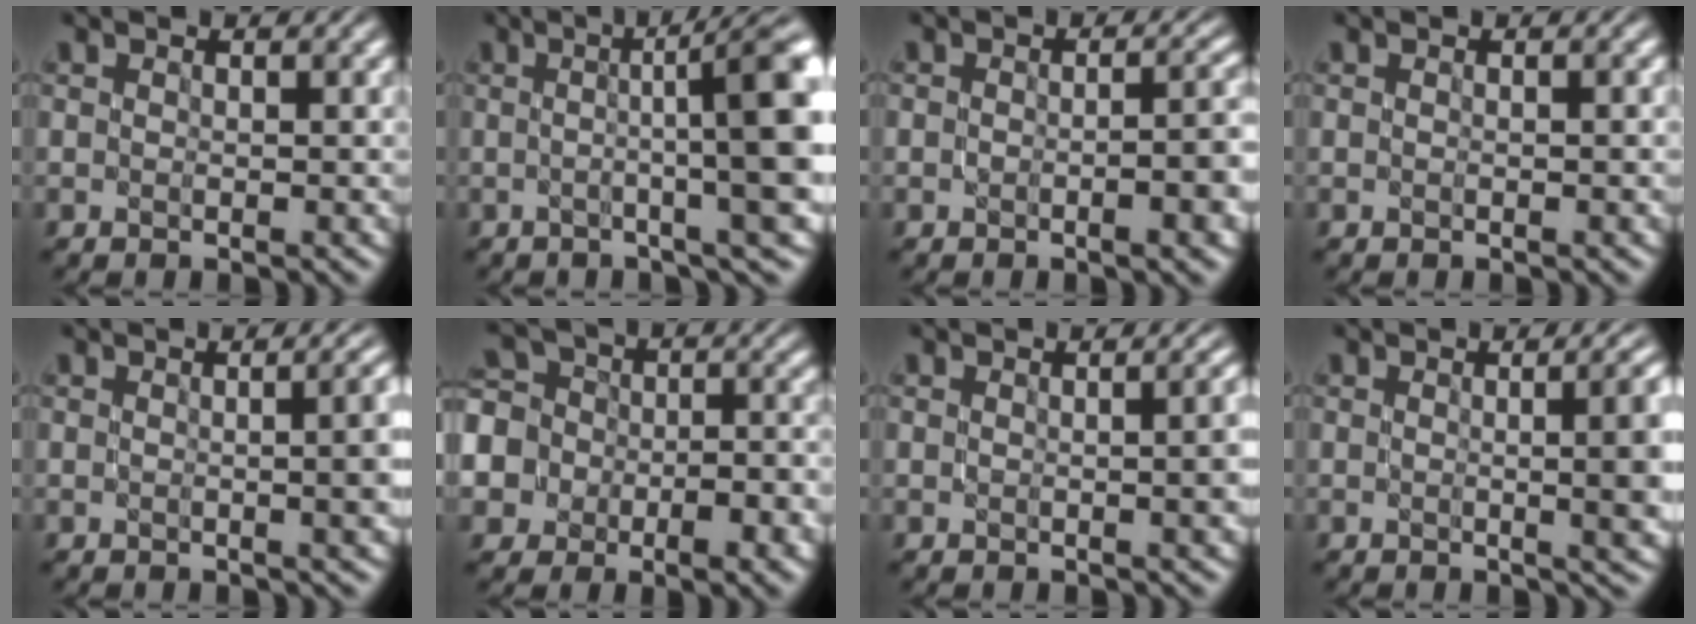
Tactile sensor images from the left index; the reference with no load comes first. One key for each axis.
{"total": 10.8, "fx": 0.4, "fy": 2.1, "fz": 10.5, "tx": -0.103, "ty": 0.019, "tz": 0.004}
{"total": 4.0, "fx": -1.3, "fy": 1.4, "fz": 3.5, "tx": -0.050, "ty": 0.001, "tz": -0.019}
{"total": 0.7, "fx": -0.2, "fy": 0.2, "fz": 0.6, "tx": -0.010, "ty": 0.000, "tz": -0.003}
{"total": 7.0, "fx": 0.2, "fy": 3.2, "fz": 6.2, "tx": -0.030, "ty": 0.015, "tz": 0.001}
{"total": 13.5, "fx": -5.3, "fy": 11.2, "fz": 5.5, "tx": -0.109, "ty": -0.005, "tz": -0.122}
{"total": 4.5, "fx": -0.1, "fy": 2.0, "fz": 4.0, "tx": -0.031, "ty": 0.001, "tz": 0.003}
{"total": 9.9, "fx": 0.7, "fy": 4.5, "fz": 8.8, "tx": -0.048, "ty": 0.018, "tz": 0.006}